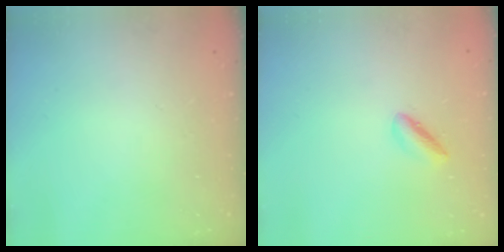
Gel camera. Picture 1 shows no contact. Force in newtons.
{"total": 2.0, "press": 1.9, "slide": 0.5}